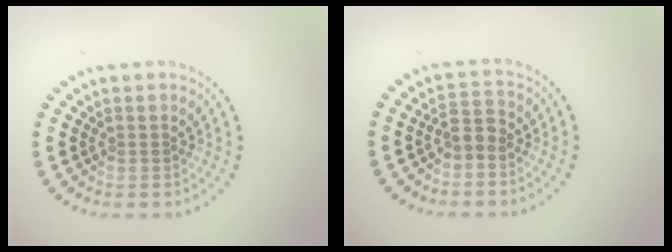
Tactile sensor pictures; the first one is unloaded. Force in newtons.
{"total": 1.7, "press": 1.4, "slide": 1.0}